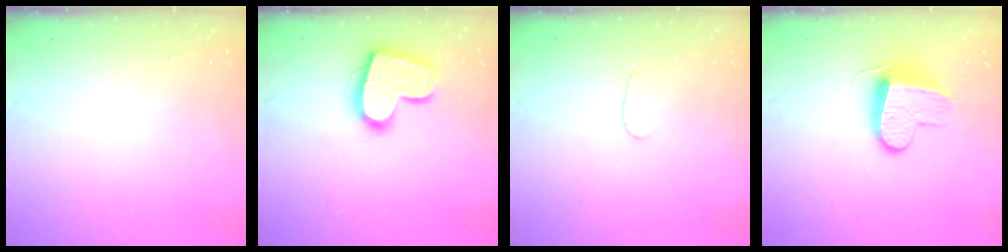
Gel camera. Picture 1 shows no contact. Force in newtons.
{"total": 16.5, "press": 16.4, "slide": 1.2}
{"total": 2.9, "press": 2.8, "slide": 0.3}
{"total": 9.6, "press": 9.6, "slide": 0.2}